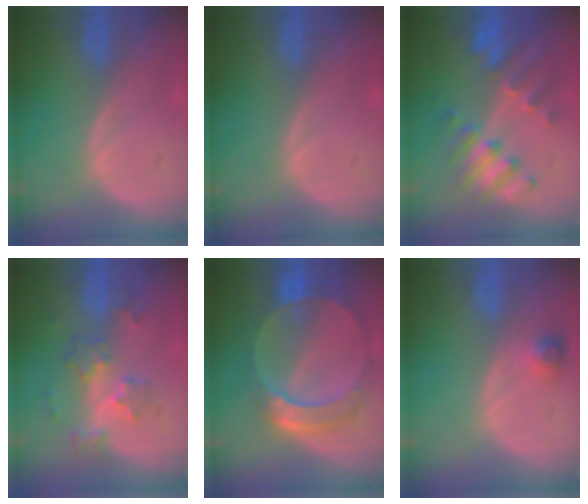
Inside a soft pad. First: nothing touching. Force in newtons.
{"total": 0.0}
{"total": 8.0, "press": 7.8, "slide": 1.3}
{"total": 6.1, "press": 5.3, "slide": 2.9}
{"total": 9.8, "press": 8.3, "slide": 5.1}
{"total": 2.3, "press": 2.2, "slide": 0.7}